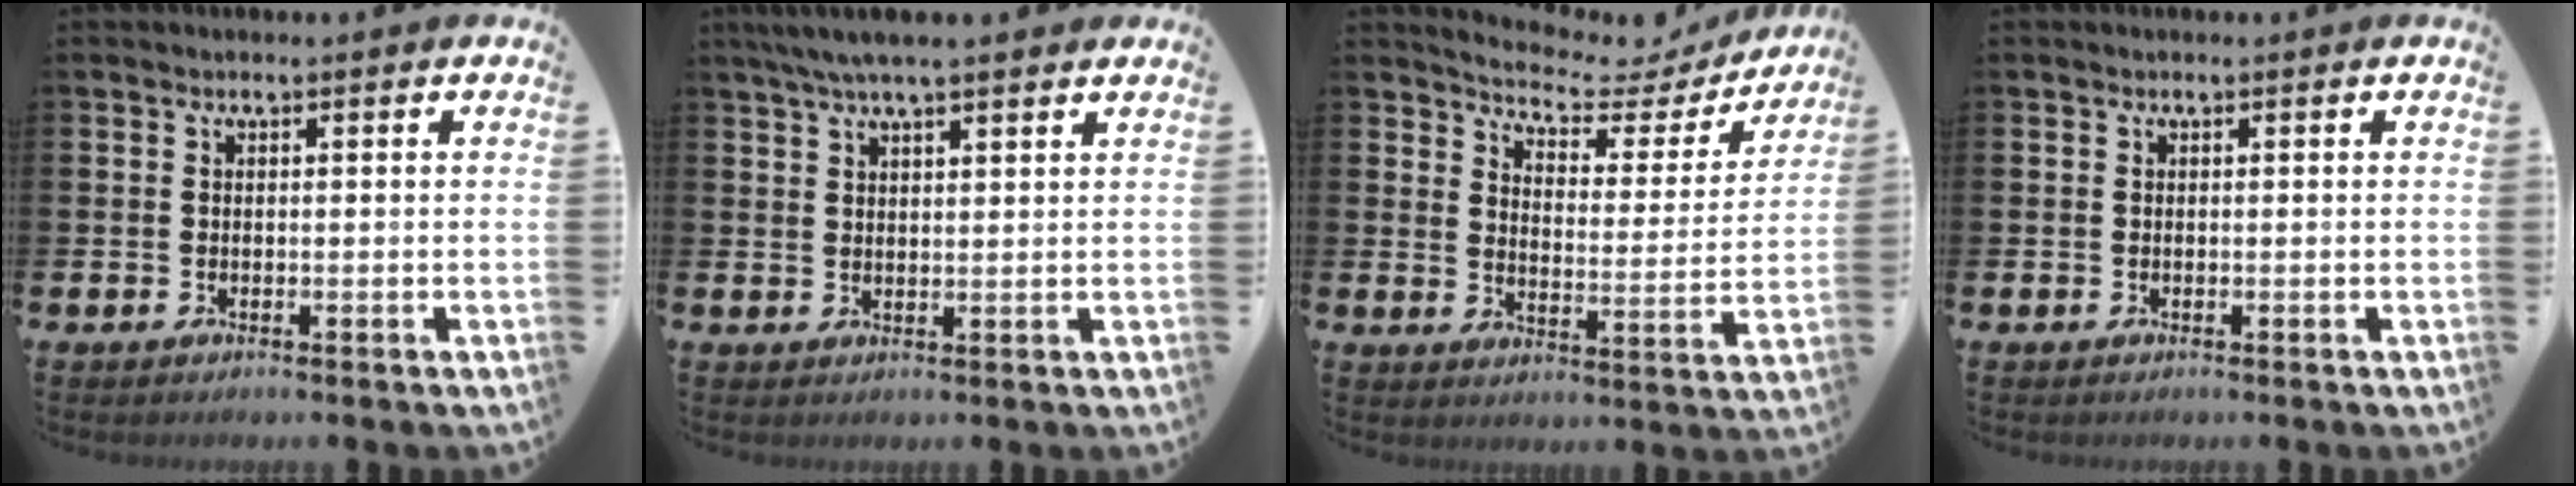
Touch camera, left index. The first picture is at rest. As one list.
[{"total": 4.9, "force": [4.1, 0.6, 2.5], "torque": [-0.057, -0.003, 0.075]}, {"total": 4.9, "force": [4.6, 1.5, 0.9], "torque": [-0.036, -0.042, 0.068]}, {"total": 0.0}]